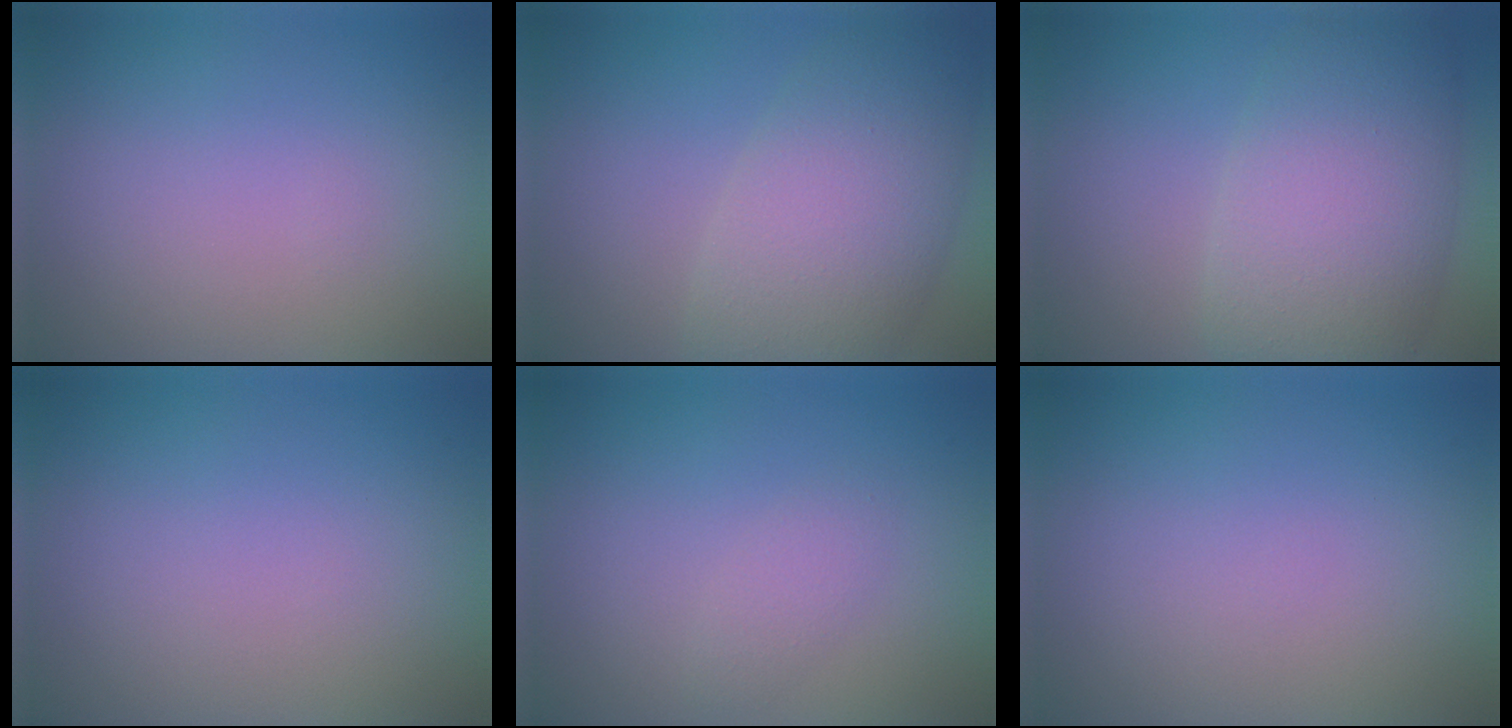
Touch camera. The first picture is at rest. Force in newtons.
{"total": 8.6, "press": 8.6, "slide": 0.7}
{"total": 10.0, "press": 10.0, "slide": 0.4}
{"total": 0.0}
{"total": 1.3, "press": 1.3, "slide": 0.0}
{"total": 0.0}